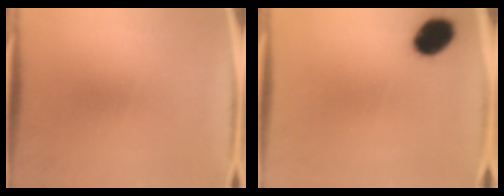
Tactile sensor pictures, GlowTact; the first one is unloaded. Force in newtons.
{"total": 8.7}